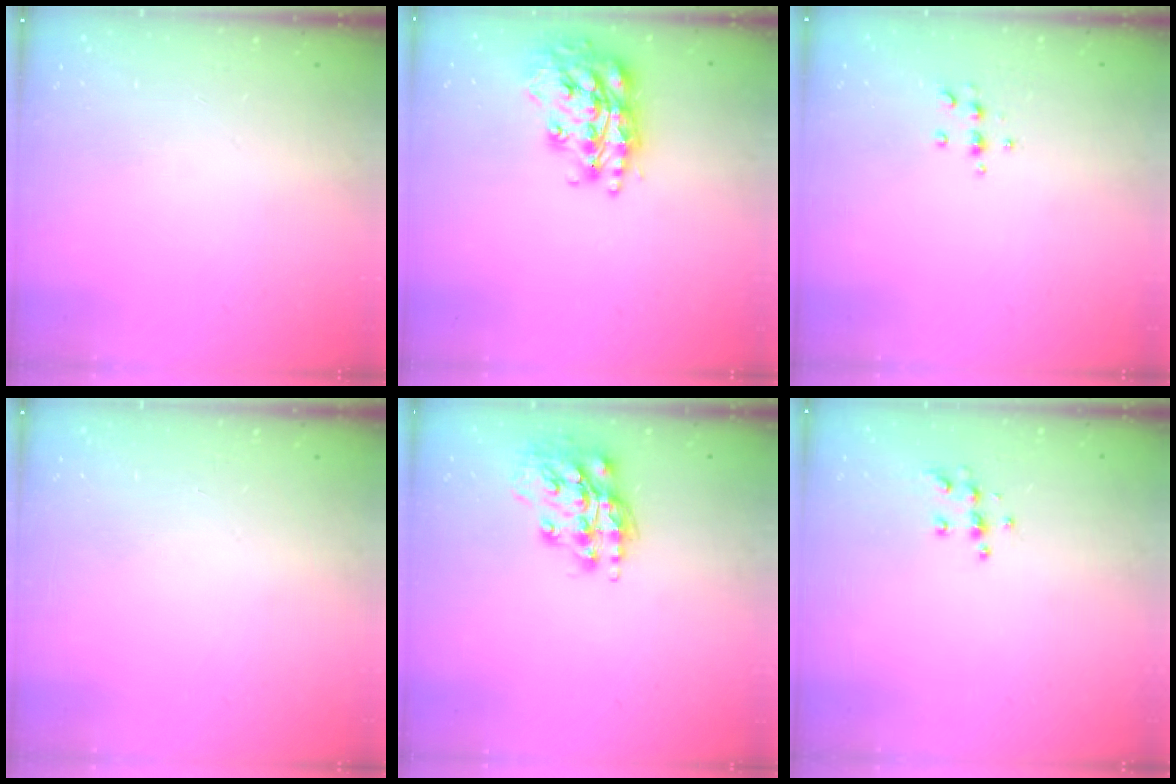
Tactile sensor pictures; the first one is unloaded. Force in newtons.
{"total": 19.5, "press": 19.5, "slide": 1.8}
{"total": 5.4, "press": 5.1, "slide": 1.7}
{"total": 0.0}
{"total": 14.9, "press": 14.9, "slide": 1.1}
{"total": 5.9, "press": 5.9, "slide": 0.2}